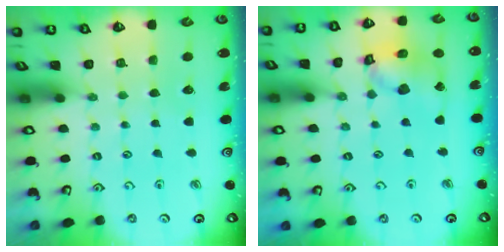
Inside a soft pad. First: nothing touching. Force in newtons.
{"total": 14.0, "press": 13.9, "slide": 1.7}